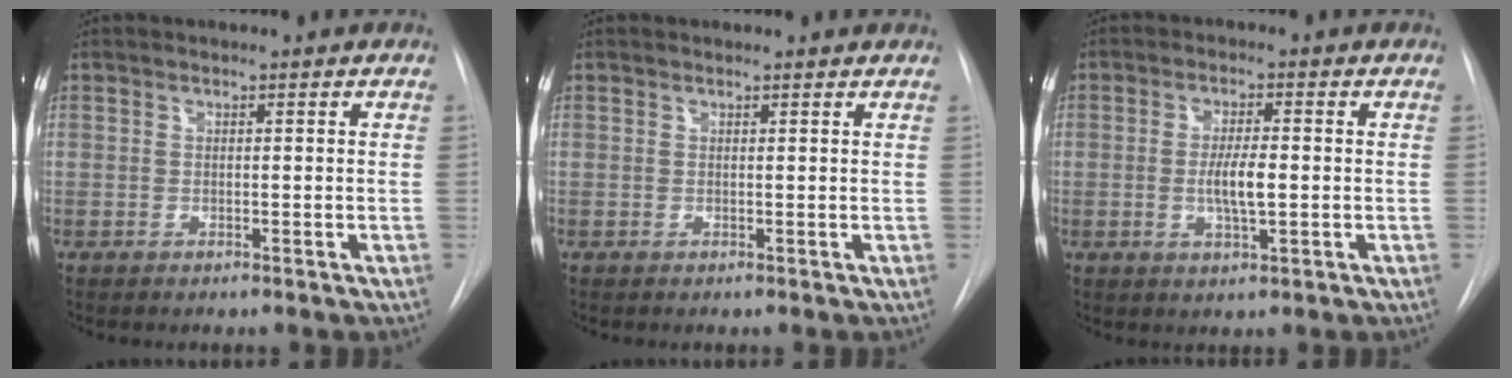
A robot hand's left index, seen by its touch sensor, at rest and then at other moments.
{"total": 2.2, "force": [2.1, 0.3, 0.4], "torque": [-0.011, 0.005, 0.015]}
{"total": 4.6, "force": [-0.9, 0.8, 4.4], "torque": [-0.086, -0.011, -0.014]}